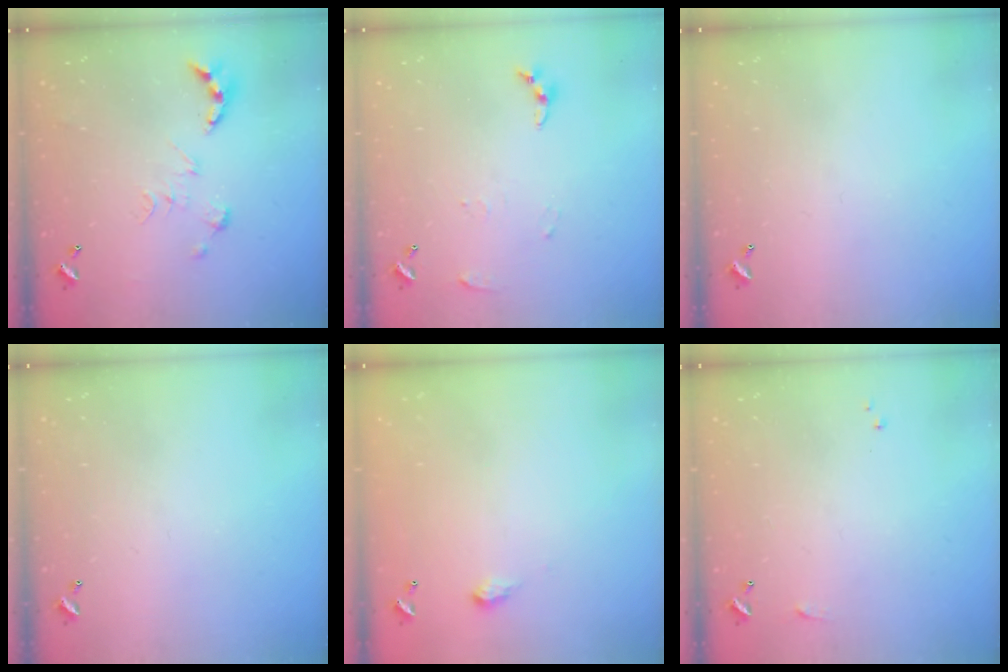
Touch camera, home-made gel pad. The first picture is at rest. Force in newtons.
{"total": 4.6, "press": 4.6, "slide": 0.5}
{"total": 0.0}
{"total": 0.0}
{"total": 2.0, "press": 2.0, "slide": 0.3}
{"total": 4.2, "press": 4.2, "slide": 0.6}